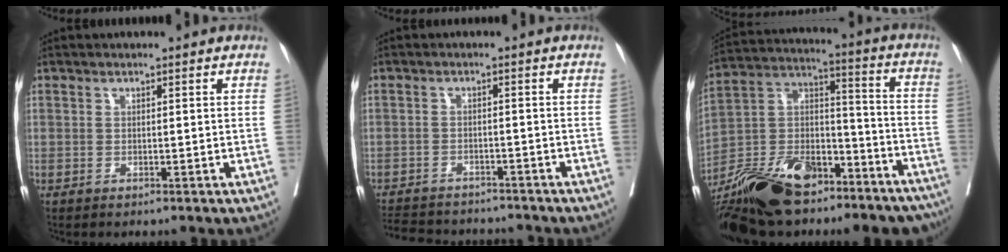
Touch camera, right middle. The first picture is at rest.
{"total": 11.4, "force": [-10.5, 3.0, 3.2], "torque": [-0.065, 0.003, -0.143]}
{"total": 27.8, "force": [-19.7, 11.4, 16.0], "torque": [-0.310, -0.001, -0.328]}